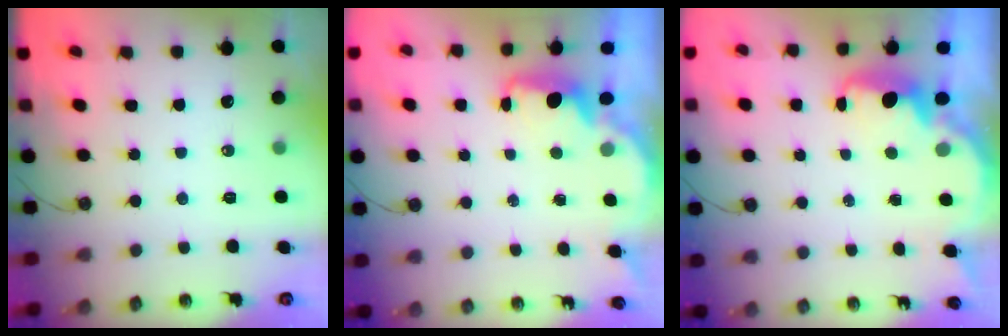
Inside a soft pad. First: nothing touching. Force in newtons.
{"total": 1.8, "press": 1.7, "slide": 0.7}
{"total": 2.9, "press": 2.9, "slide": 0.6}